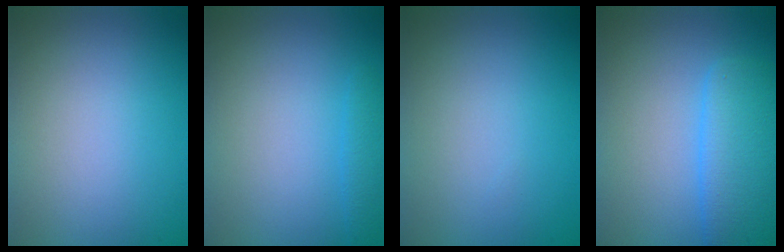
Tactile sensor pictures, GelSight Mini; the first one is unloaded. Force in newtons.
{"total": 1.2, "press": 1.2, "slide": 0.1}
{"total": 0.0}
{"total": 4.9, "press": 4.9, "slide": 0.1}